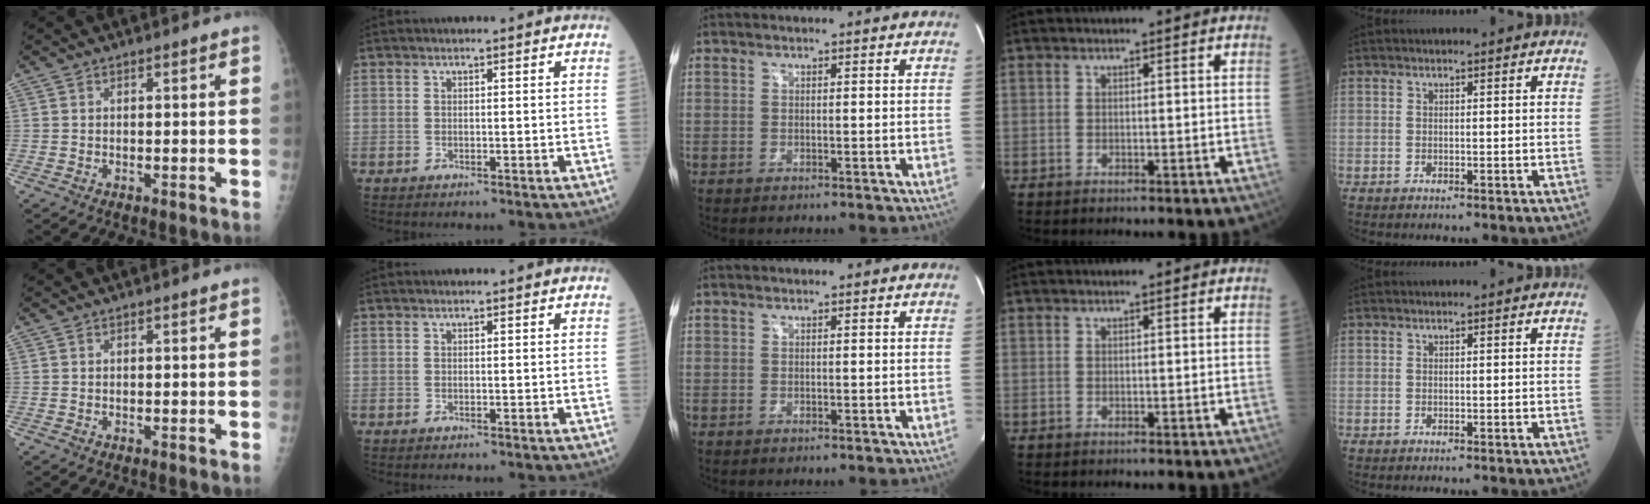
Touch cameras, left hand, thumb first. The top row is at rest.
{}